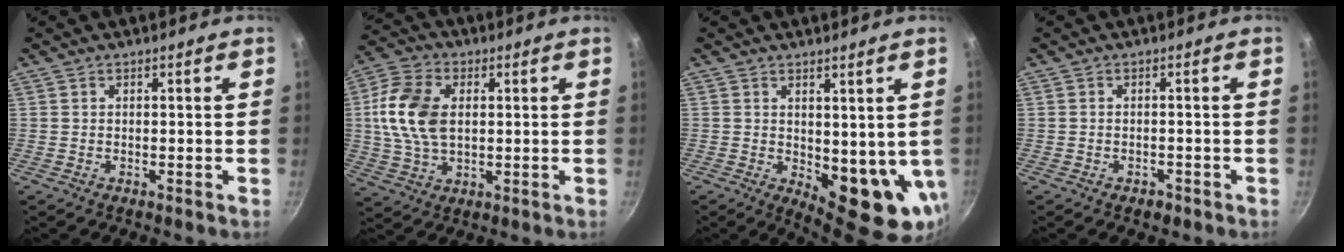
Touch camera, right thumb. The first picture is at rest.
{"total": 13.2, "force": [1.5, 8.6, 10.0], "torque": [-0.183, 0.007, 0.022]}
{"total": 11.2, "force": [0.3, 5.4, 9.8], "torque": [-0.107, -0.020, 0.020]}
{"total": 2.0, "force": [-1.3, 1.1, 1.1], "torque": [-0.017, 0.011, -0.013]}